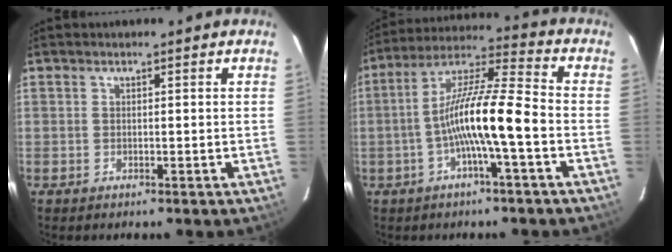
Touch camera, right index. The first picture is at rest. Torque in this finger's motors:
{"motor_torque": [1.47, -0.67, 0.69, 0.21]}